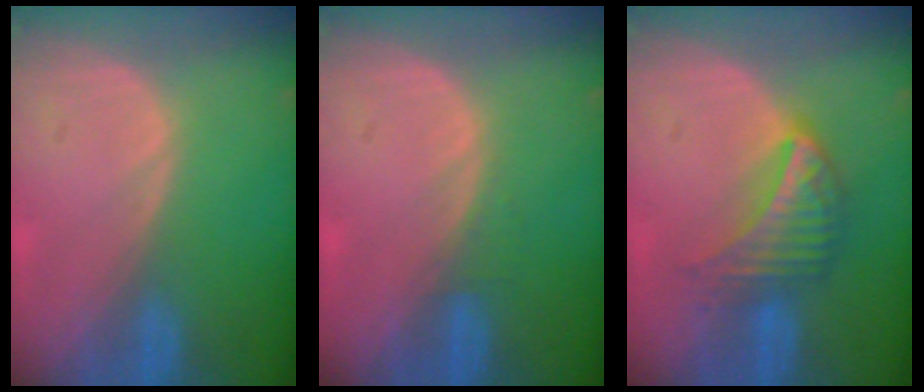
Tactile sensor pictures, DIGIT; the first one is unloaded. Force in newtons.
{"total": 1.0, "press": 0.9, "slide": 0.3}
{"total": 7.4, "press": 6.6, "slide": 3.5}